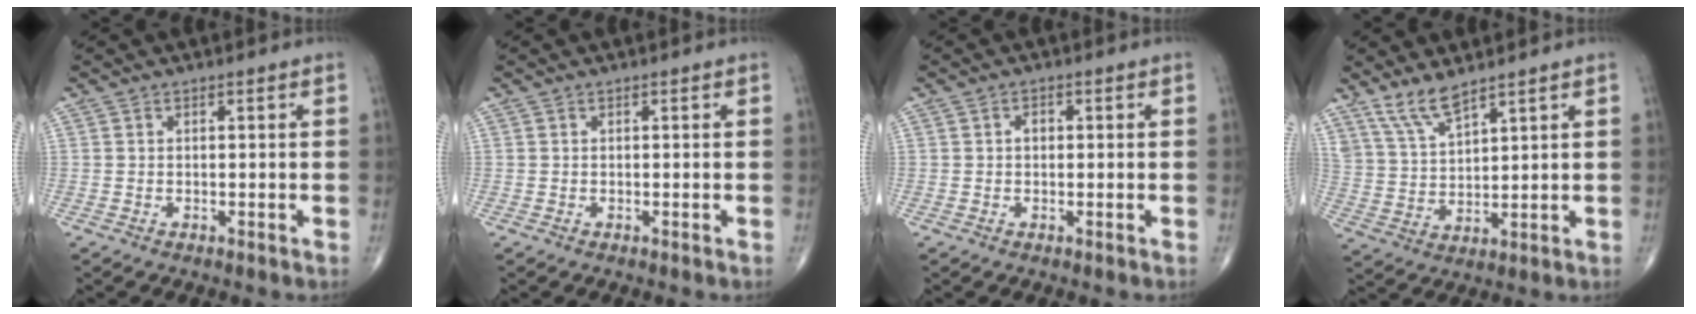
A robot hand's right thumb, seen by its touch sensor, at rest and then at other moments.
{"total": 0.0}
{"total": 1.4, "force": [0.1, 1.0, 0.9], "torque": [-0.009, 0.004, -0.001]}
{"total": 7.1, "force": [5.7, 1.7, 3.8], "torque": [-0.075, -0.030, 0.124]}